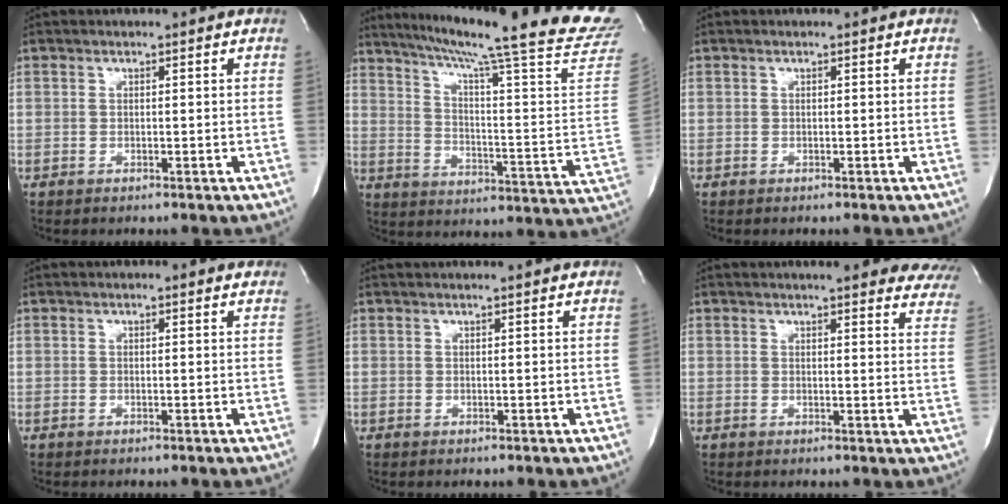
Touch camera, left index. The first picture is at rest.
{"total": 27.3, "force": [23.0, -1.5, 14.6], "torque": [-0.228, -0.089, 0.298]}
{"total": 0.0}
{"total": 2.9, "force": [2.4, 0.6, 1.5], "torque": [-0.018, 0.017, 0.024]}
{"total": 6.1, "force": [5.7, -0.1, 2.2], "torque": [-0.028, 0.031, 0.061]}
{"total": 19.7, "force": [17.8, 3.7, 7.8], "torque": [-0.087, -0.039, 0.185]}